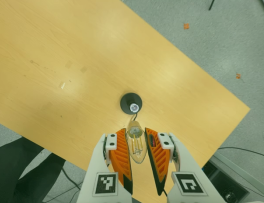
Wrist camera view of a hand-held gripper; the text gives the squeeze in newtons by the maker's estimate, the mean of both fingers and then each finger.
{"total": 14.5, "left": 16.1, "right": 13.0}